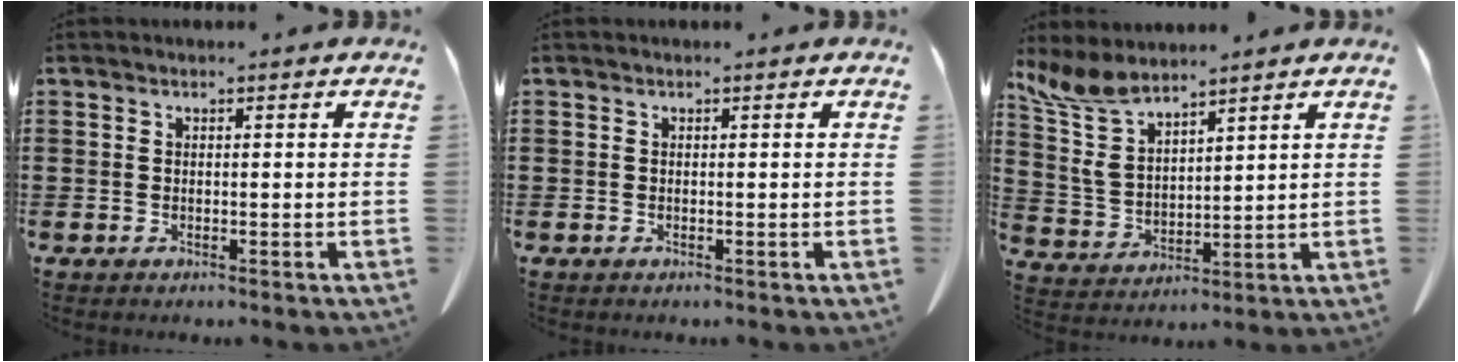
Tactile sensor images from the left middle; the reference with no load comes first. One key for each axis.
{"total": 0.0}
{"total": 8.4, "fx": 5.9, "fy": 3.6, "fz": 4.8, "tx": -0.128, "ty": -0.022, "tz": 0.107}